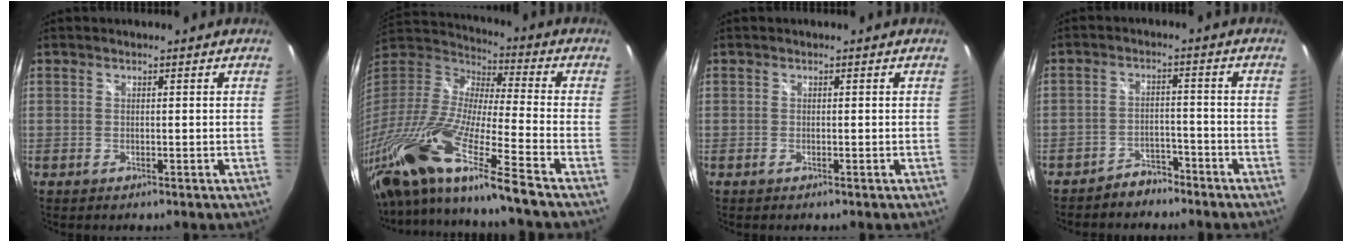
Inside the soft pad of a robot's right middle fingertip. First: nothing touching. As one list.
[{"total": 26.9, "force": [-18.6, 0.4, 19.5], "torque": [-0.340, -0.076, -0.344]}, {"total": 0.5, "force": [-0.4, -0.1, 0.4], "torque": [-0.007, -0.002, -0.009]}, {"total": 4.7, "force": [-4.1, 2.1, 0.7], "torque": [-0.027, 0.015, -0.060]}]